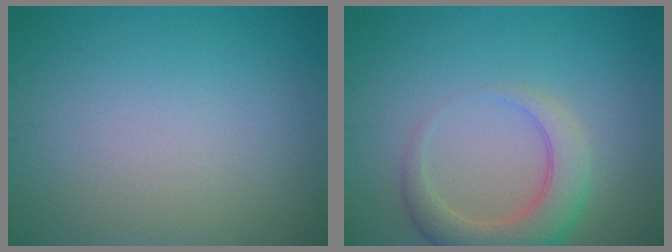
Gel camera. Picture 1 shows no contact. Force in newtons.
{"total": 4.6, "press": 4.6, "slide": 0.4}